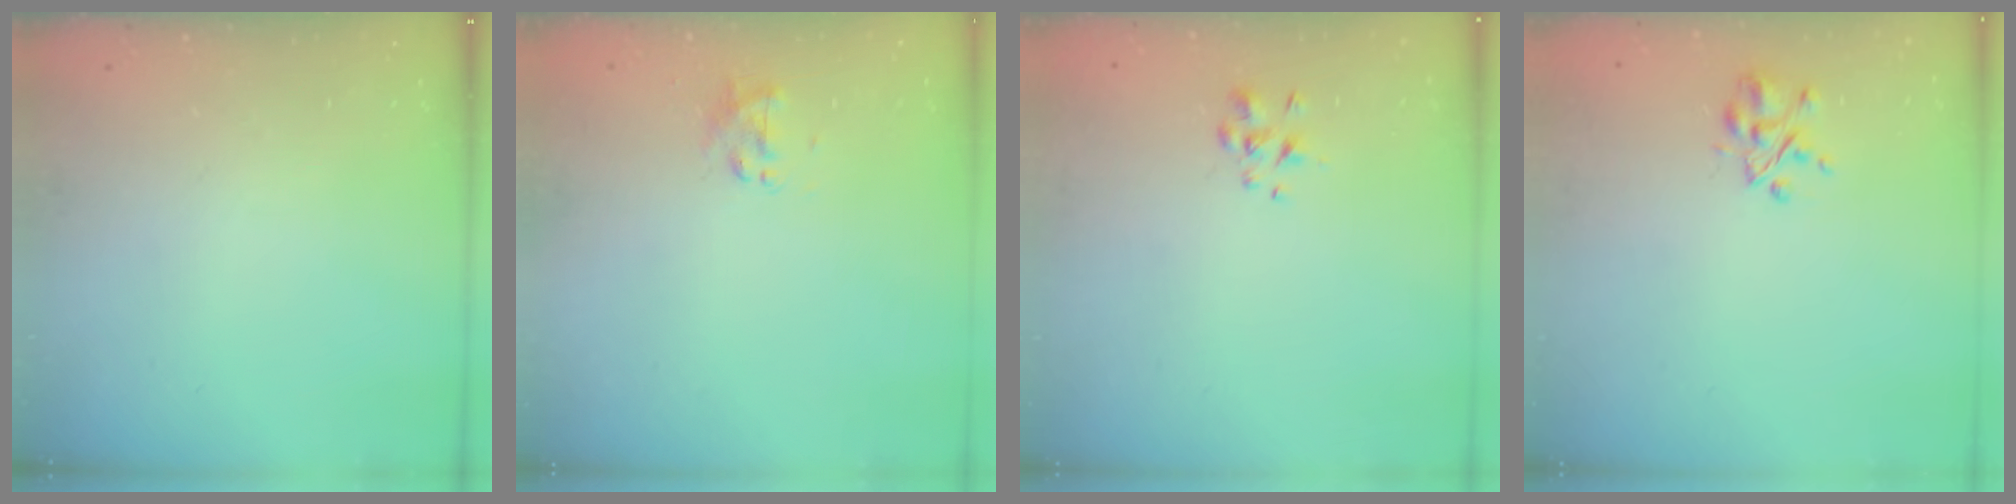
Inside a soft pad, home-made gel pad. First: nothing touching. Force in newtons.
{"total": 2.3, "press": 2.2, "slide": 0.7}
{"total": 1.6, "press": 1.4, "slide": 0.7}
{"total": 3.8, "press": 3.7, "slide": 0.9}